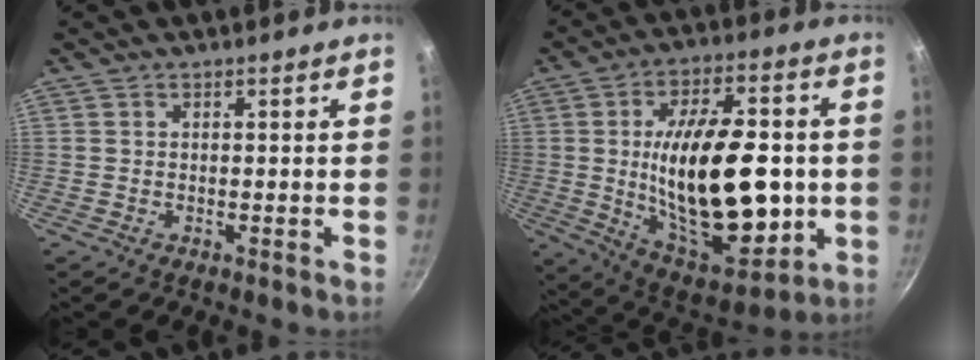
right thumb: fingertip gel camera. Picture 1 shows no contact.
{"total": 26.9, "force": [-1.2, 13.4, 23.3], "torque": [-0.354, -0.002, -0.006]}